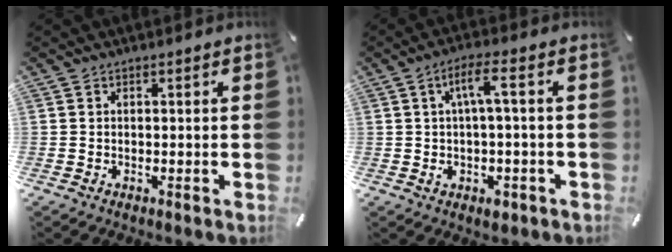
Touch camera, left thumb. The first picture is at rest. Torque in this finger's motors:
{"motor_torque": [-0.02, -0.09, 0.18, -0.10, 0.16]}